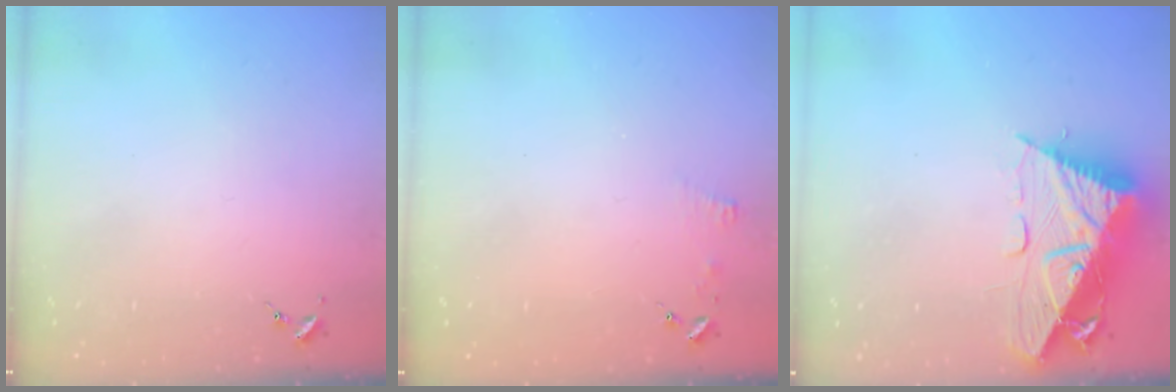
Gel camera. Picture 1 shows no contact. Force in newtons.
{"total": 3.7, "press": 3.7, "slide": 0.3}
{"total": 17.0, "press": 16.9, "slide": 1.5}